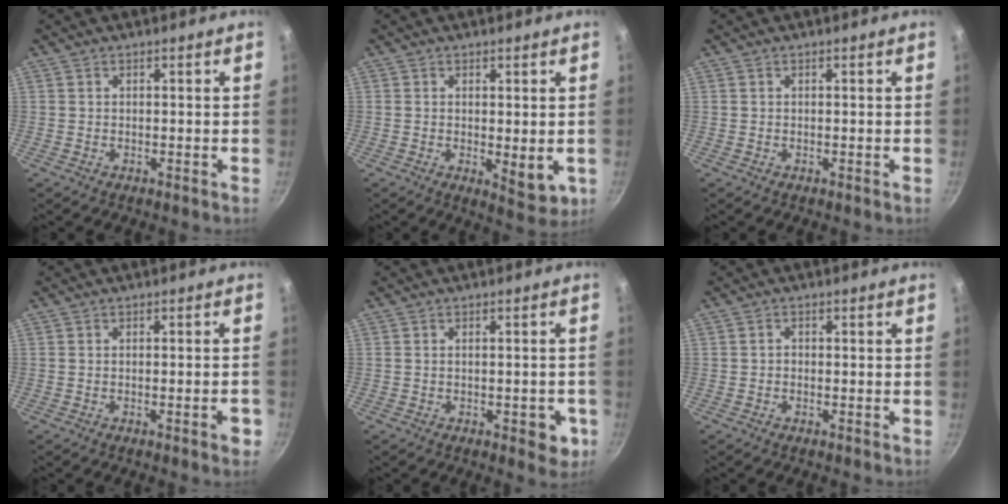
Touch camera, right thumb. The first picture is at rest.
{"total": 5.8, "force": [-0.3, 2.4, 5.2], "torque": [-0.072, -0.015, 0.000]}
{"total": 0.0}
{"total": 2.9, "force": [-1.2, 0.6, 2.6], "torque": [-0.027, 0.007, -0.017]}
{"total": 5.1, "force": [-1.7, 2.4, 4.1], "torque": [-0.033, 0.006, -0.019]}
{"total": 0.8, "force": [-0.4, 0.6, 0.4], "torque": [-0.006, 0.005, -0.008]}